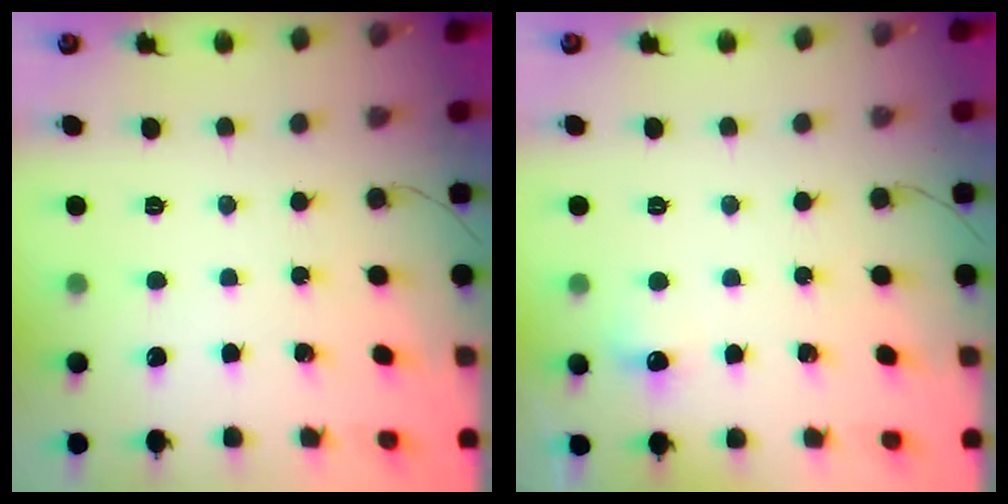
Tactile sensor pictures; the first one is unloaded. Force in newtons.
{"total": 4.8, "press": 4.6, "slide": 1.6}